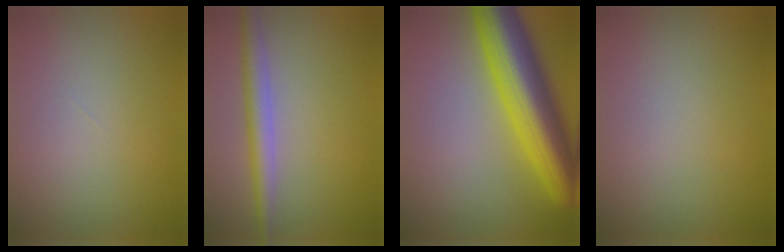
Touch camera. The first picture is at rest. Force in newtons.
{"total": 2.9, "press": 2.9, "slide": 0.1}
{"total": 9.9, "press": 9.9, "slide": 0.4}
{"total": 0.0}